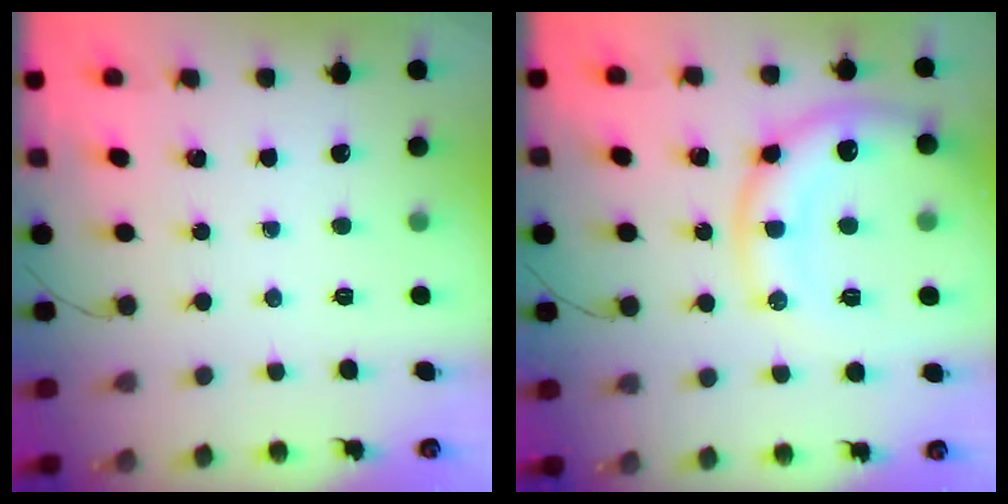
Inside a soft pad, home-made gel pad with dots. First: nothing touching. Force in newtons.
{"total": 15.2, "press": 15.1, "slide": 1.7}